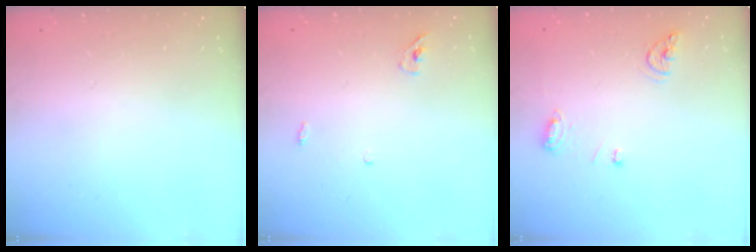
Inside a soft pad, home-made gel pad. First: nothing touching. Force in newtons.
{"total": 3.6, "press": 3.4, "slide": 1.1}
{"total": 7.9, "press": 7.9, "slide": 0.8}